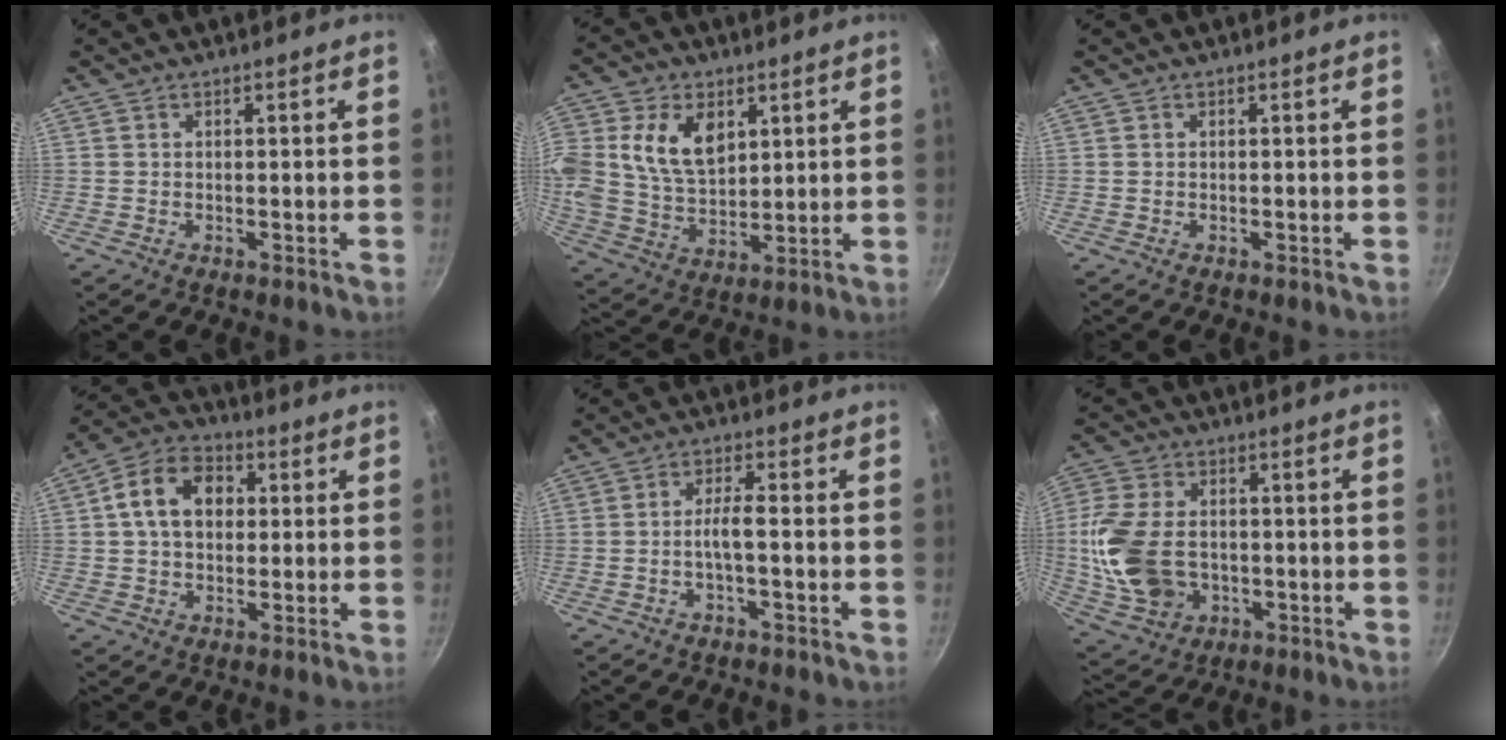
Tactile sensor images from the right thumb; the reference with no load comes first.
{"total": 14.1, "force": [4.3, 9.7, 9.2], "torque": [-0.158, -0.016, 0.083]}
{"total": 0.0}
{"total": 11.8, "force": [1.9, 8.6, 7.8], "torque": [-0.106, 0.022, 0.015]}
{"total": 4.1, "force": [-1.3, 0.8, 3.8], "torque": [-0.082, 0.021, -0.028]}
{"total": 15.5, "force": [-1.2, 11.1, 10.7], "torque": [-0.211, 0.010, -0.014]}